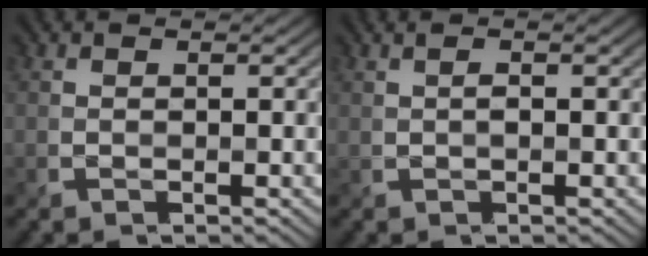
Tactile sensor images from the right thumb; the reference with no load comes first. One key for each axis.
{"total": 1.5, "fx": 0.2, "fy": 0.4, "fz": 1.4, "tx": -0.028, "ty": 0.003, "tz": 0.004}